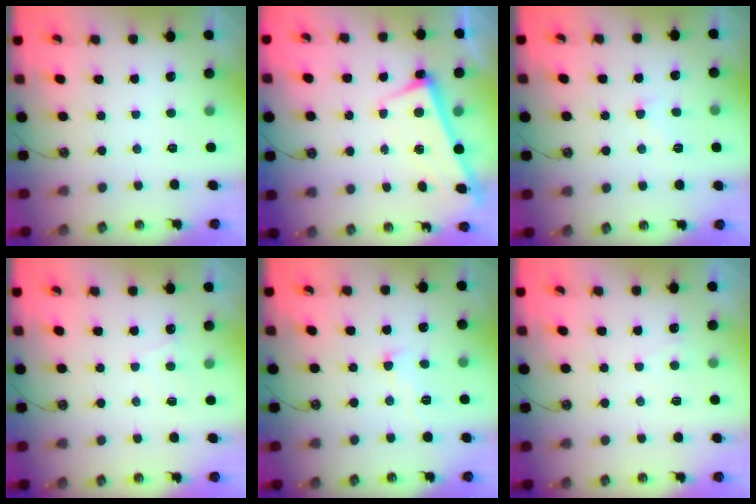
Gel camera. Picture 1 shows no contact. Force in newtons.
{"total": 2.7, "press": 2.6, "slide": 0.4}
{"total": 2.6, "press": 2.6, "slide": 0.5}
{"total": 1.5, "press": 1.4, "slide": 0.4}
{"total": 0.6, "press": 0.0, "slide": 0.6}
{"total": 1.9, "press": 1.9, "slide": 0.3}